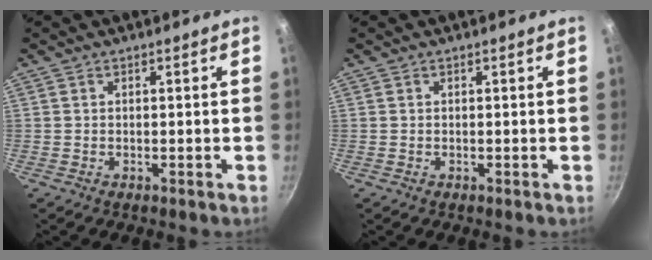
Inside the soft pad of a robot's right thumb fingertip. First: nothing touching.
{"total": 0.0}